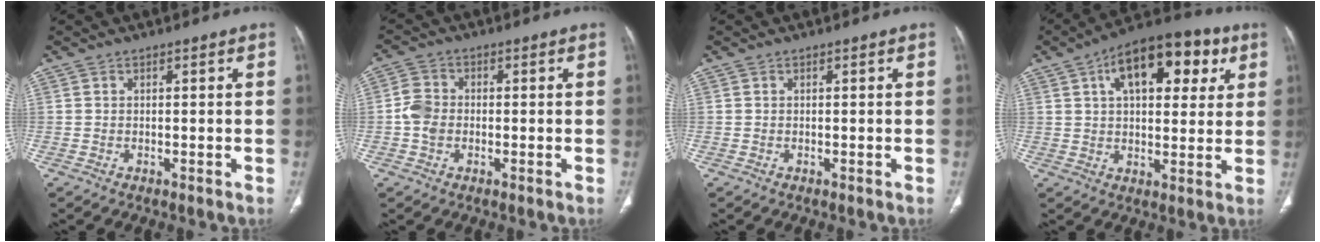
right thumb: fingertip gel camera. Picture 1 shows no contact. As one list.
[{"total": 4.5, "force": [-0.7, 3.6, 2.6], "torque": [-0.048, 0.009, -0.019]}, {"total": 0.0}, {"total": 18.1, "force": [7.0, 9.4, 13.8], "torque": [-0.163, 0.006, 0.101]}]